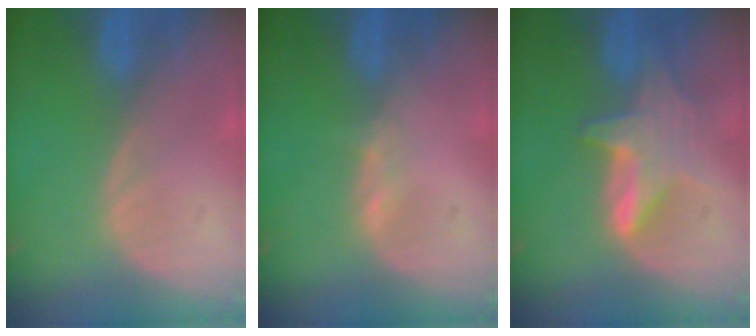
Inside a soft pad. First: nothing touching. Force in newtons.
{"total": 0.7, "press": 0.7, "slide": 0.2}
{"total": 6.3, "press": 6.1, "slide": 1.5}